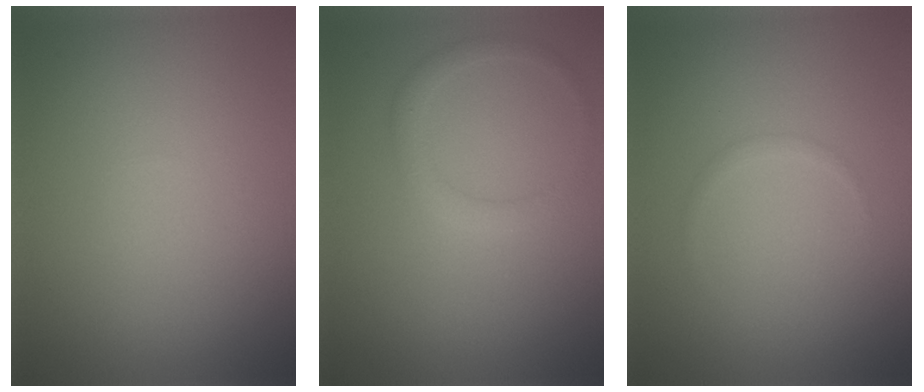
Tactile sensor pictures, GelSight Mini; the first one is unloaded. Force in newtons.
{"total": 1.7, "press": 1.7, "slide": 0.1}
{"total": 0.6, "press": 0.6, "slide": 0.0}